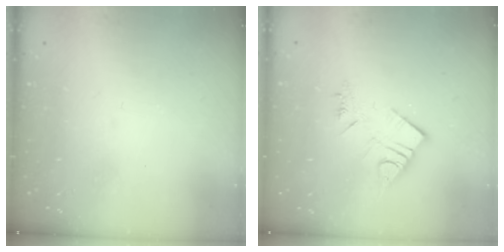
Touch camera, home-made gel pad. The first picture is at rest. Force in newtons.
{"total": 8.9, "press": 8.9, "slide": 0.5}